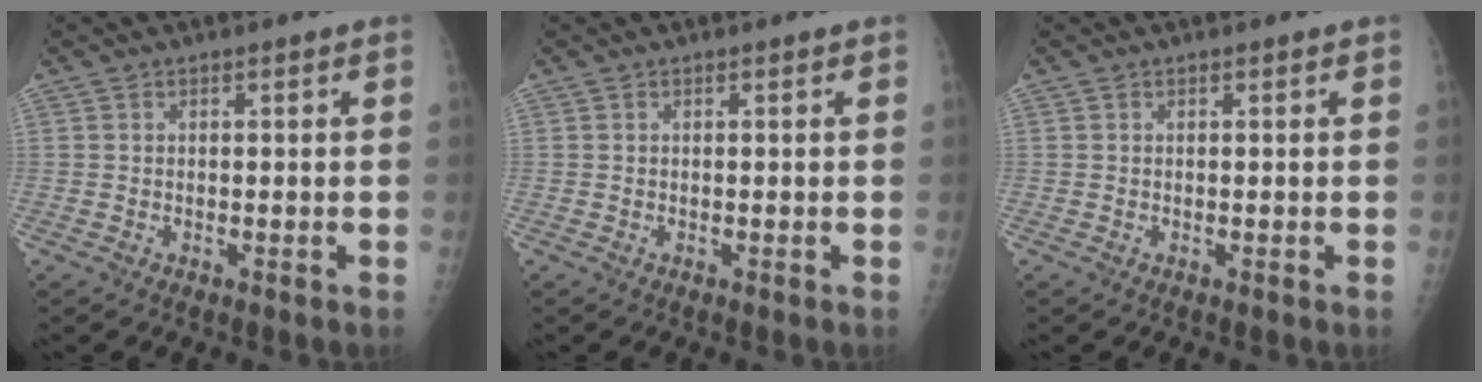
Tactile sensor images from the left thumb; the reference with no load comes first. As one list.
[{"total": 0.0}, {"total": 0.0}]